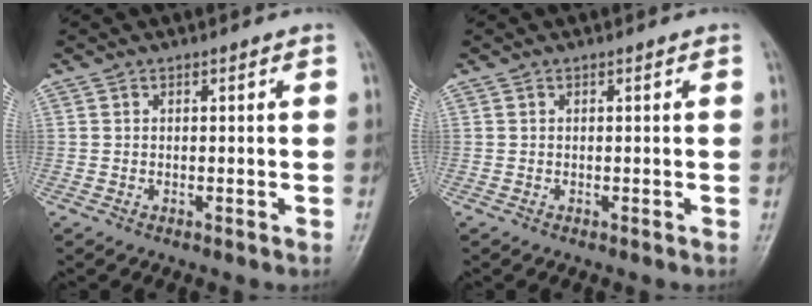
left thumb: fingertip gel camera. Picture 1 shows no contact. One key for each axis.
{"total": 0.0}